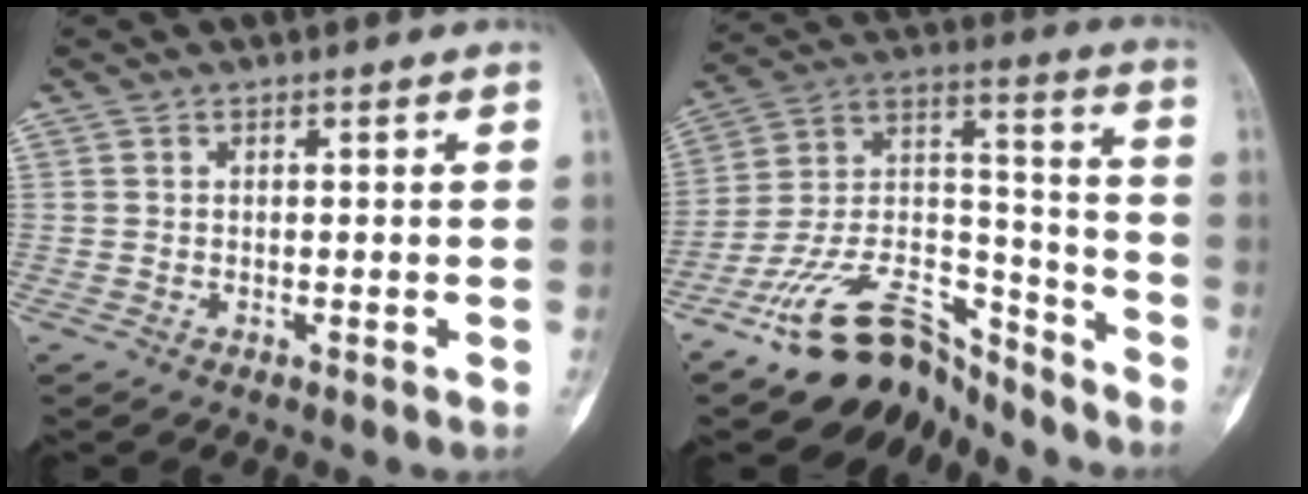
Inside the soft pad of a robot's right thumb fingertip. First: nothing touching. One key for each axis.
{"total": 17.7, "fx": -14.8, "fy": 7.6, "fz": 5.9, "tx": -0.075, "ty": 0.133, "tz": -0.264}